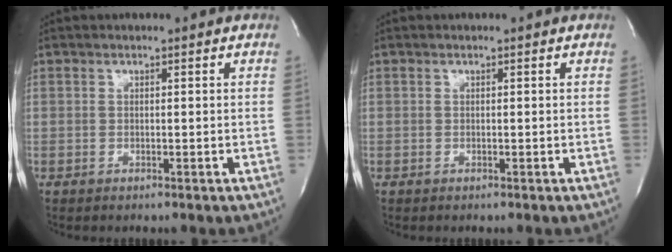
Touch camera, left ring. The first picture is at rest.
{"total": 0.0}